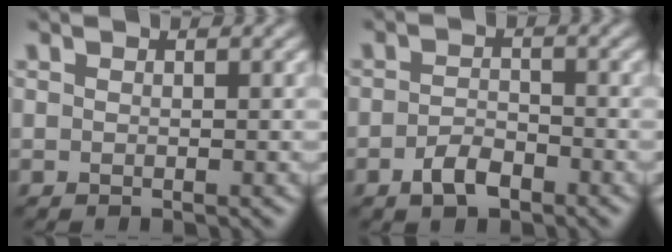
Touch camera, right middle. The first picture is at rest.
{"total": 2.5, "force": [-1.4, 1.3, 1.6], "torque": [-0.028, 0.004, -0.030]}